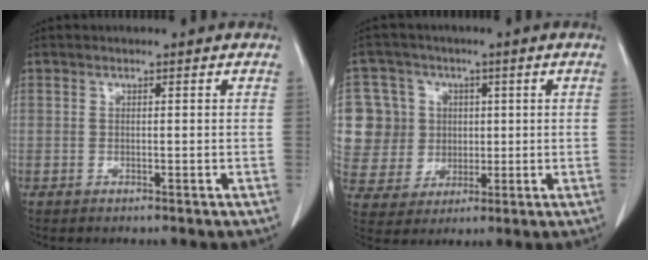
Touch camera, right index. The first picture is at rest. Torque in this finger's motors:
{"motor_torque": [0.36, 0.38, 0.16, 0.05]}